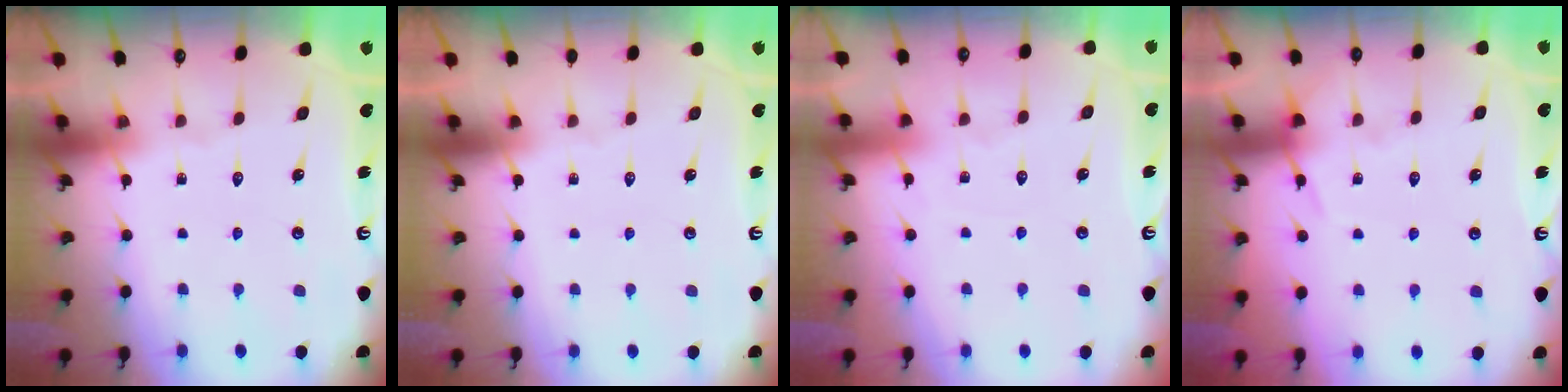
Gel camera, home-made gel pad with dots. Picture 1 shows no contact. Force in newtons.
{"total": 0.0}
{"total": 1.8, "press": 1.8, "slide": 0.3}
{"total": 6.9, "press": 6.9, "slide": 0.9}